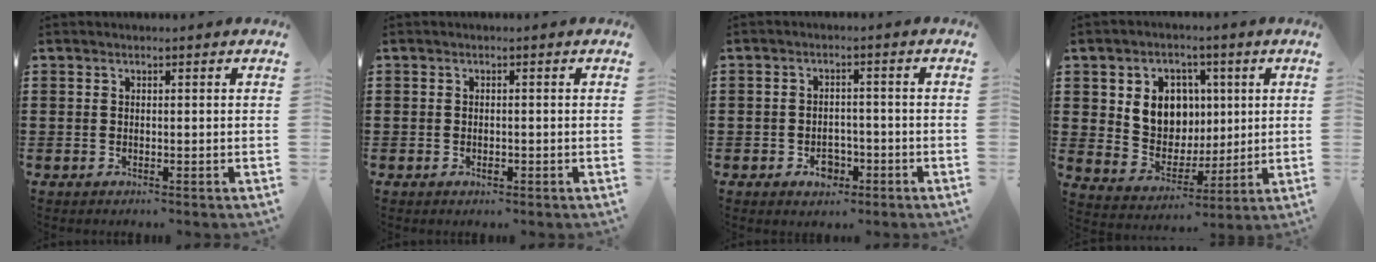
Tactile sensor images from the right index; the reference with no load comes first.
{"total": 0.8, "force": [-0.4, 0.4, 0.5], "torque": [-0.012, -0.005, -0.005]}
{"total": 3.4, "force": [-1.7, 2.3, 1.9], "torque": [-0.038, 0.001, -0.032]}
{"total": 8.3, "force": [2.2, 7.2, 3.4], "torque": [-0.079, 0.006, 0.039]}